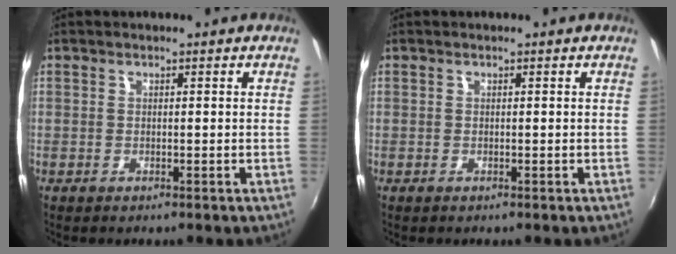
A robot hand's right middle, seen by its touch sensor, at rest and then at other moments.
{"total": 0.0}